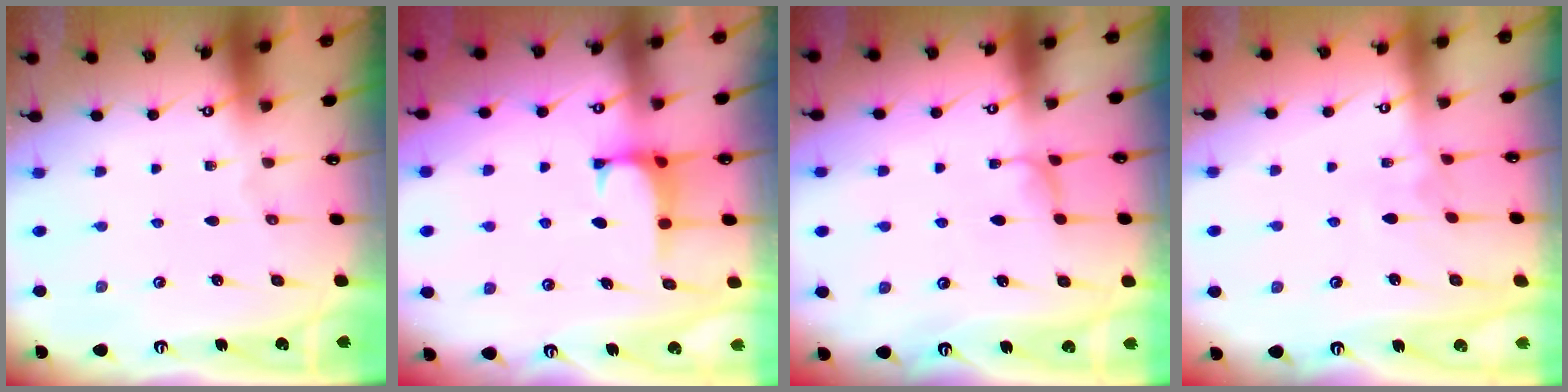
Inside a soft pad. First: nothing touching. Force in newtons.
{"total": 0.5, "press": 0.4, "slide": 0.3}
{"total": 2.2, "press": 2.2, "slide": 0.4}
{"total": 3.4, "press": 3.4, "slide": 0.1}